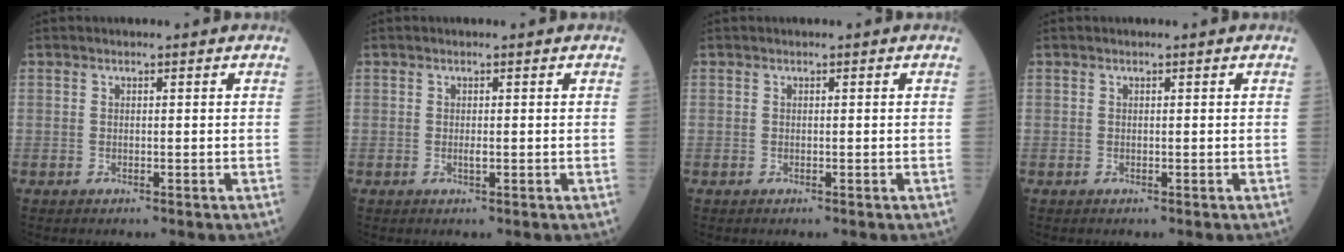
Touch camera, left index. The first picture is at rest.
{"total": 0.8, "force": [0.0, 0.1, 0.8], "torque": [-0.015, -0.002, -0.001]}
{"total": 0.0}
{"total": 0.0}